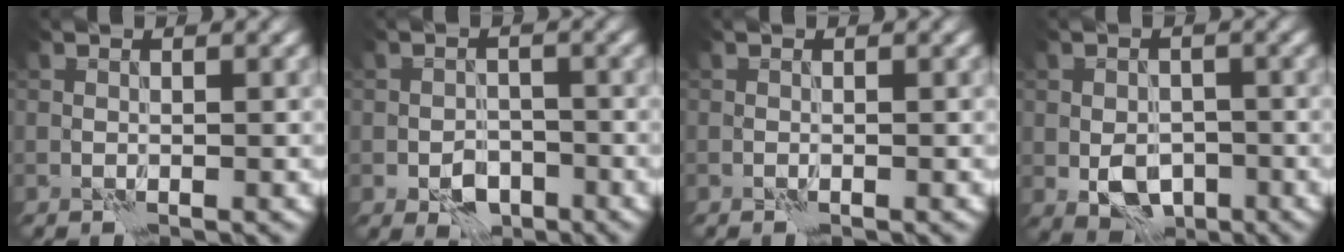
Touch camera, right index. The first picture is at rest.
{"total": 3.1, "force": [-1.6, 2.1, 1.7], "torque": [-0.023, -0.002, -0.029]}
{"total": 0.0}
{"total": 4.3, "force": [-1.5, 2.9, 2.7], "torque": [-0.042, -0.006, -0.027]}